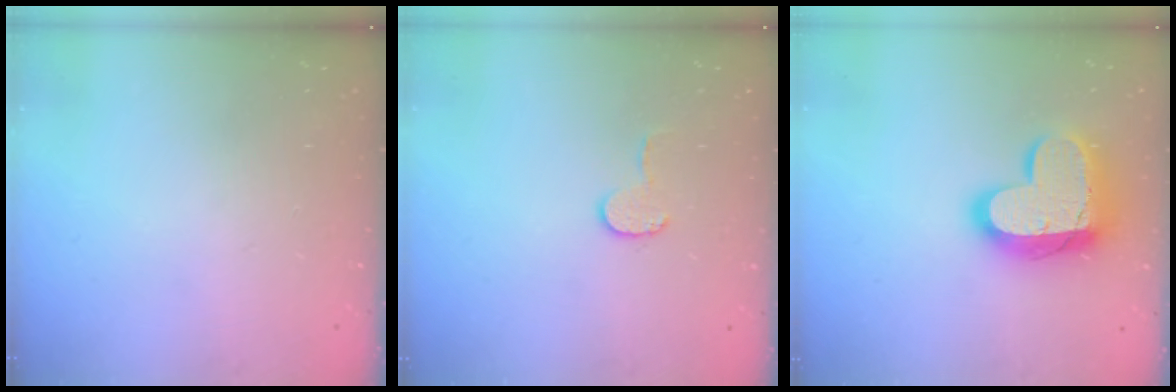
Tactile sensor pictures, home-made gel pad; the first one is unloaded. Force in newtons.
{"total": 6.4, "press": 6.4, "slide": 0.6}
{"total": 17.8, "press": 17.8, "slide": 1.3}